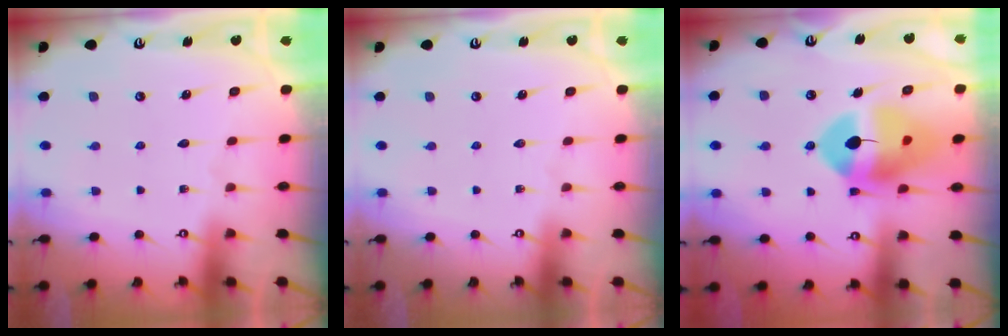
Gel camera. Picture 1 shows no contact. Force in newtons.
{"total": 0.0}
{"total": 14.7, "press": 14.5, "slide": 2.1}